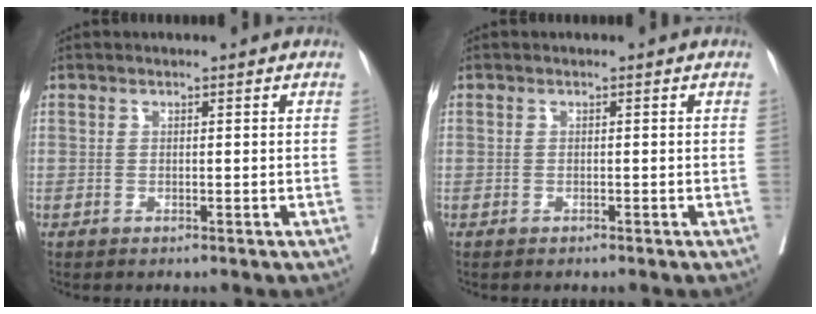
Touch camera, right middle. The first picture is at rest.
{"total": 0.8, "force": [-0.8, 0.1, 0.3], "torque": [-0.002, 0.000, -0.013]}